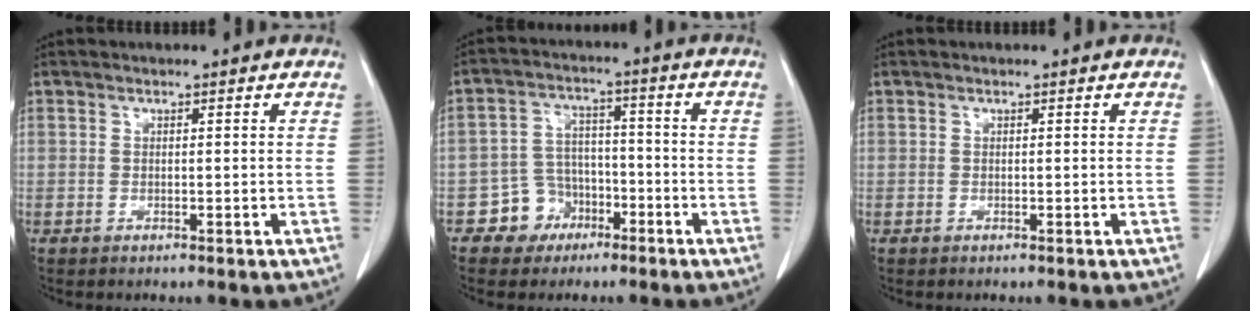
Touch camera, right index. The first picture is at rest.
{"total": 6.2, "force": [-3.3, 5.2, 0.8], "torque": [-0.005, 0.016, -0.051]}
{"total": 0.0}